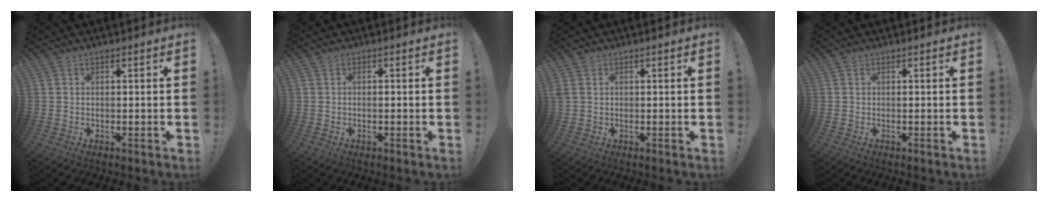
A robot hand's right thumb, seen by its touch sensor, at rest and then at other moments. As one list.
[{"total": 1.0, "force": [-0.5, 0.1, 0.8], "torque": [-0.014, 0.001, -0.009]}, {"total": 1.6, "force": [0.6, 1.0, 1.1], "torque": [-0.029, 0.006, 0.014]}, {"total": 0.0}]